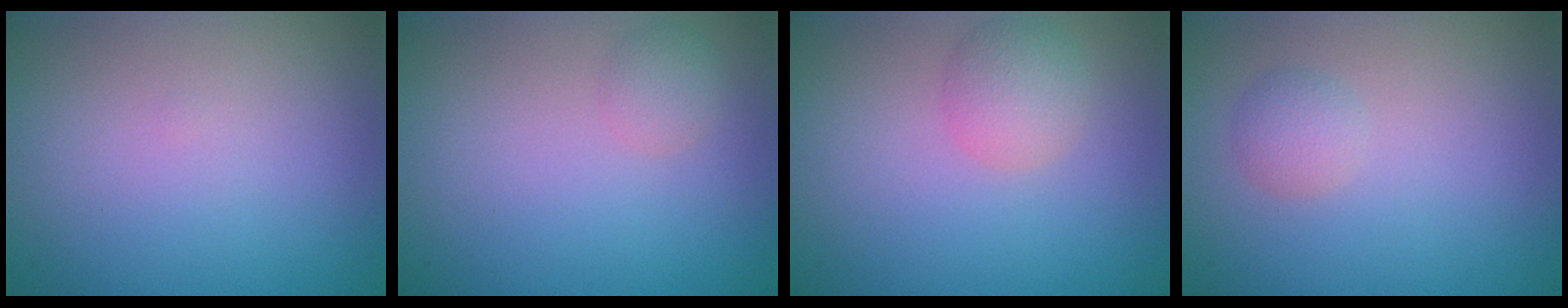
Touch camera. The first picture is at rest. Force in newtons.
{"total": 1.4, "press": 1.4, "slide": 0.0}
{"total": 2.6, "press": 2.6, "slide": 0.1}
{"total": 1.4, "press": 1.4, "slide": 0.1}